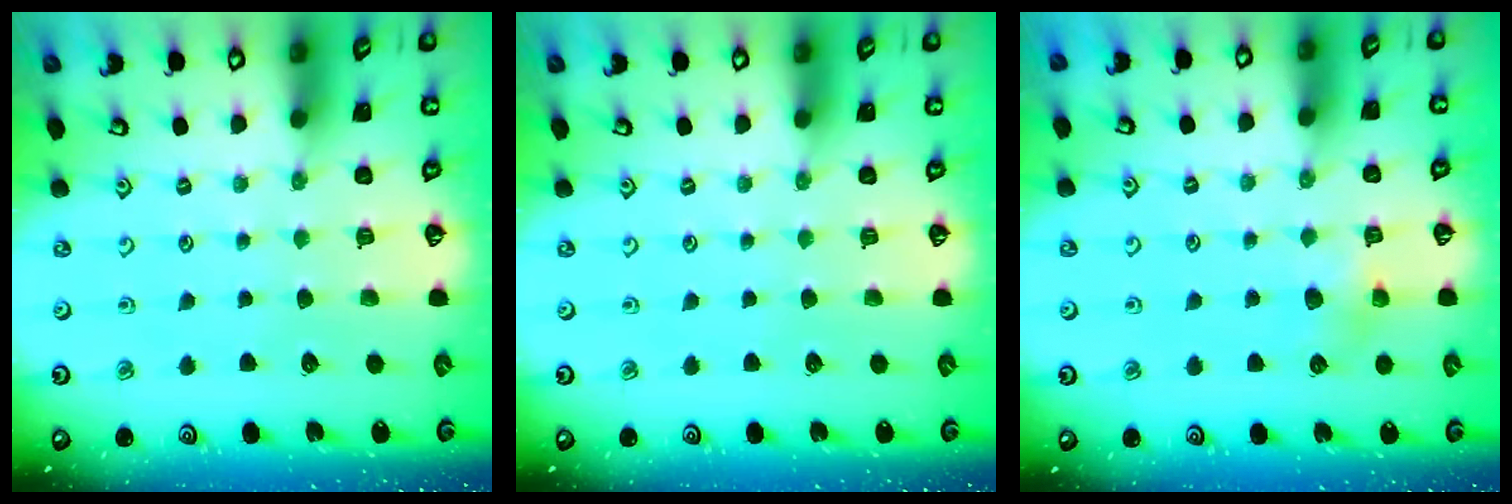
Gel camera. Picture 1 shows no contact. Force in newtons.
{"total": 0.0}
{"total": 6.1, "press": 6.1, "slide": 0.4}